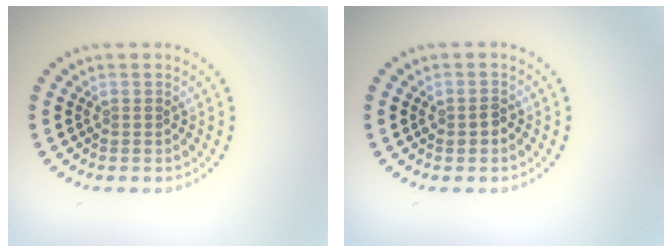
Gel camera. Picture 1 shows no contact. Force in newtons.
{"total": 1.1, "press": 1.1, "slide": 0.1}